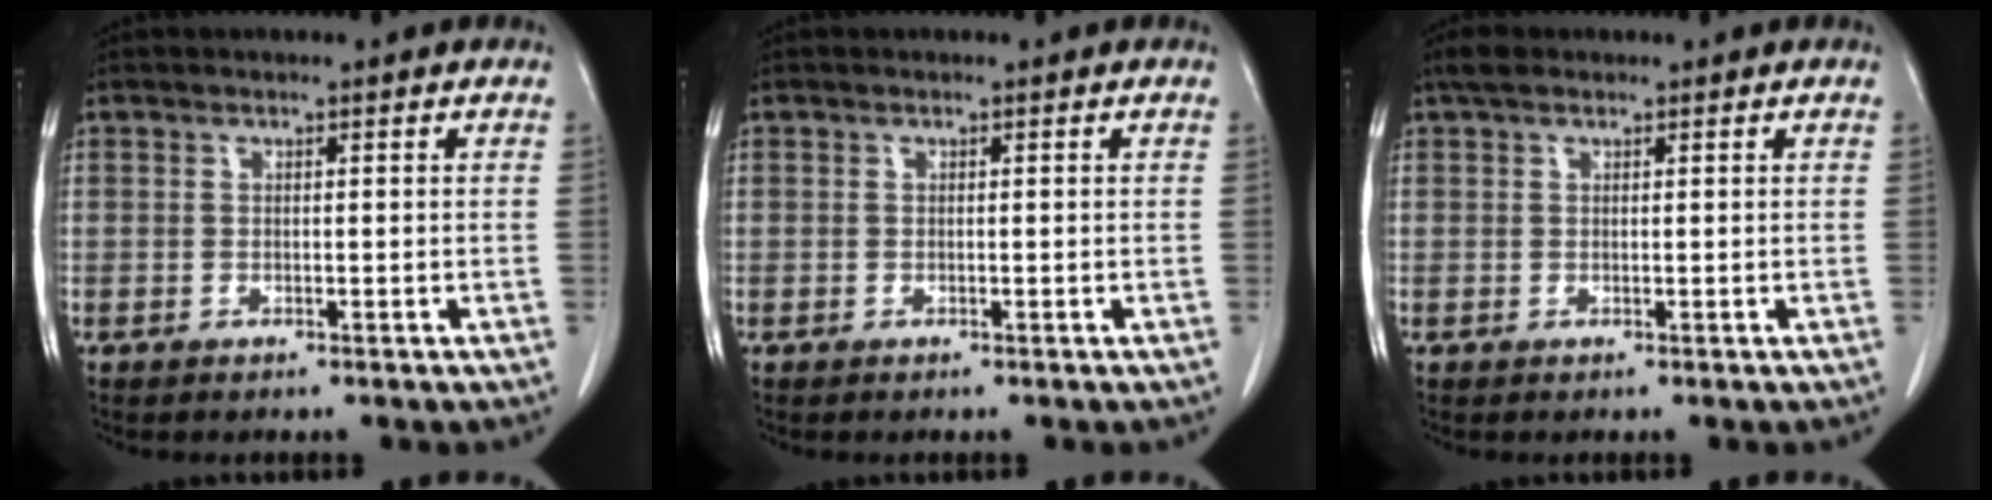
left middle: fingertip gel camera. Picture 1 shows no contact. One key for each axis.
{"total": 0.0}
{"total": 1.9, "fx": 1.4, "fy": 0.9, "fz": 0.9, "tx": -0.020, "ty": 0.016, "tz": 0.023}